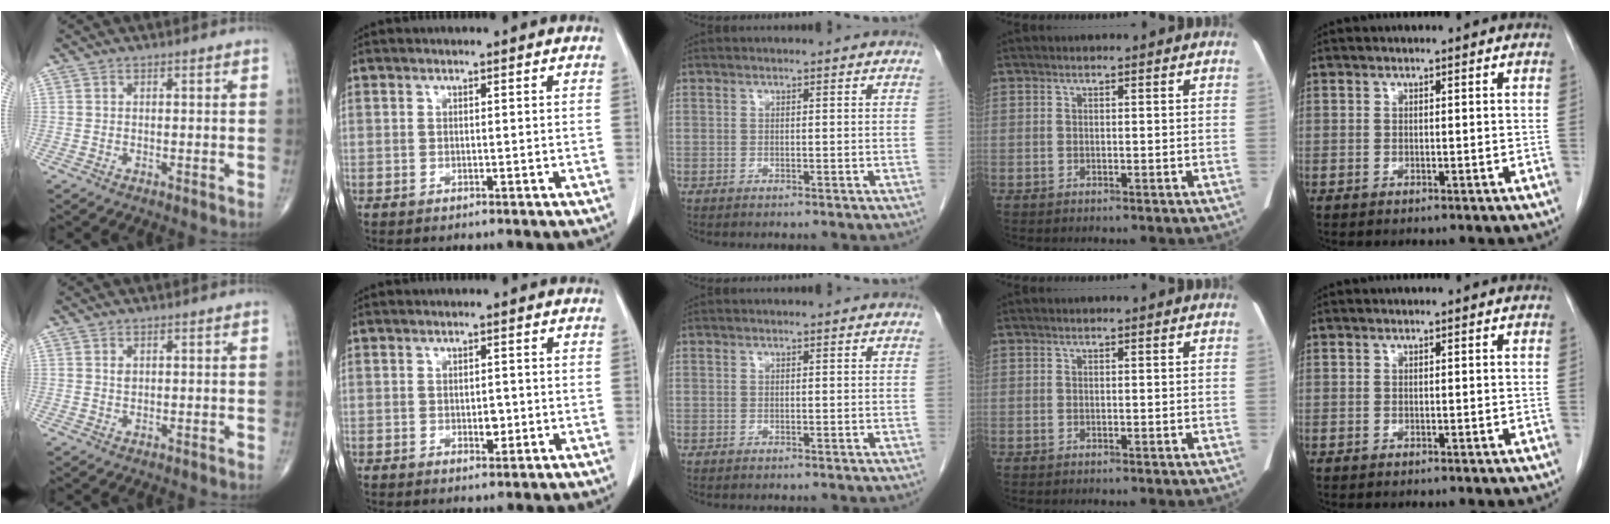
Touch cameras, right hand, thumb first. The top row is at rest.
{"thumb": {"total": 1.0, "force": [0.4, 0.7, 0.6], "torque": [-0.005, -0.001, 0.008]}, "index": {"total": 2.0, "force": [-0.4, 1.1, 1.6], "torque": [-0.020, 0.001, -0.002]}}